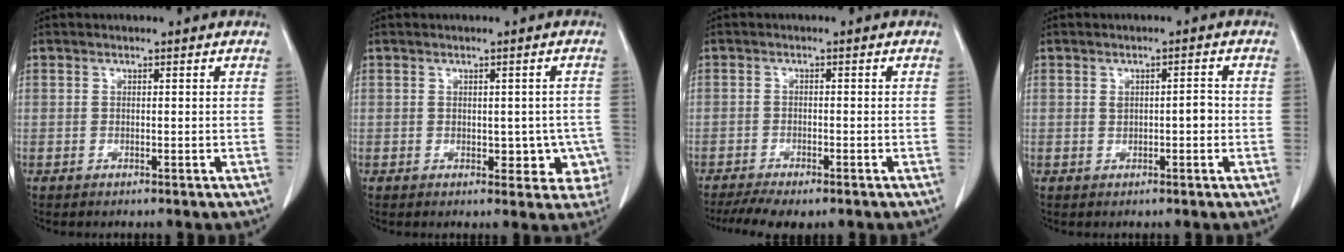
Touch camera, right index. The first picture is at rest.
{"total": 5.0, "force": [-0.7, 3.2, 3.8], "torque": [-0.017, 0.012, 0.000]}
{"total": 6.4, "force": [-5.1, 1.5, 3.7], "torque": [-0.058, -0.009, -0.078]}
{"total": 2.4, "force": [0.0, 1.0, 2.2], "torque": [-0.035, 0.009, 0.004]}